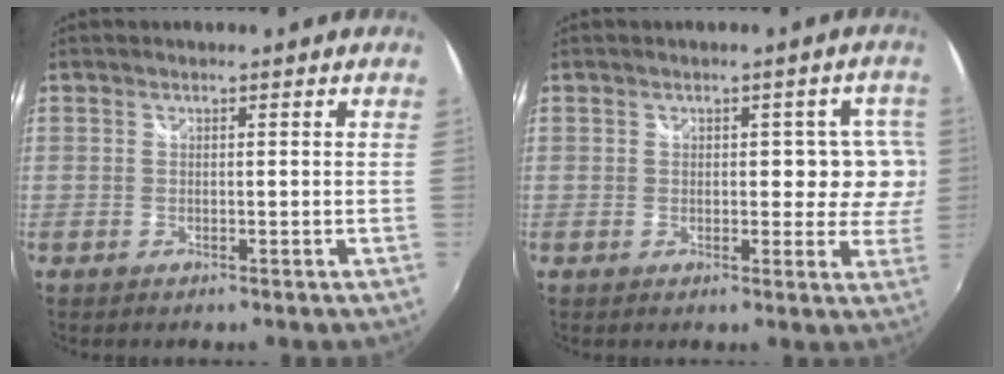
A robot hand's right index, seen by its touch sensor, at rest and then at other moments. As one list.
[{"total": 5.1, "force": [0.2, 3.8, 3.4], "torque": [-0.019, 0.014, 0.006]}]